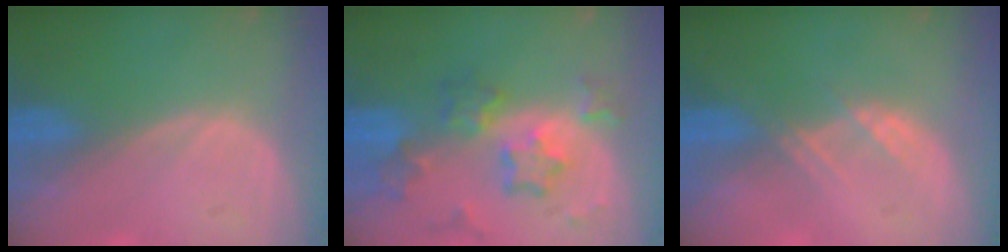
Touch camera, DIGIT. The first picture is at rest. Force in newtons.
{"total": 8.6, "press": 7.6, "slide": 4.1}
{"total": 2.3, "press": 2.3, "slide": 0.2}